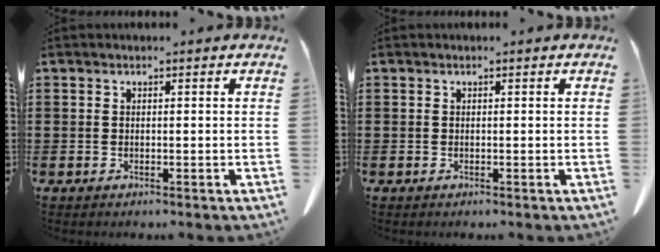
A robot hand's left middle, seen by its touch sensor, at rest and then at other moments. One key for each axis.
{"total": 0.0}